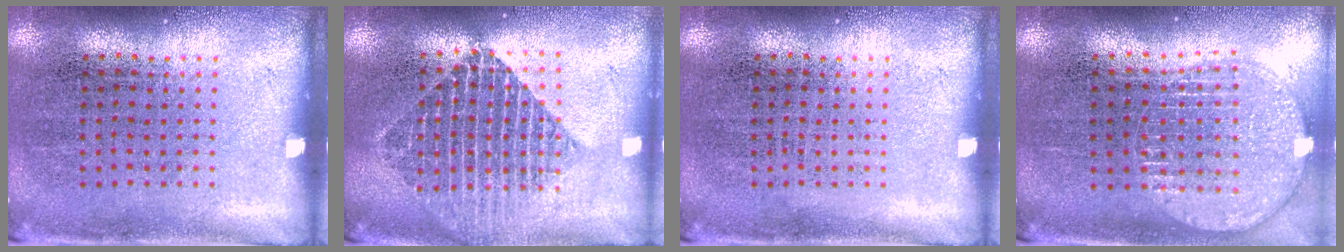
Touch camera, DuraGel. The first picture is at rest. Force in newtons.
{"total": 1.9, "press": 1.6, "slide": 1.0}
{"total": 0.0}
{"total": 1.6, "press": 1.4, "slide": 0.8}